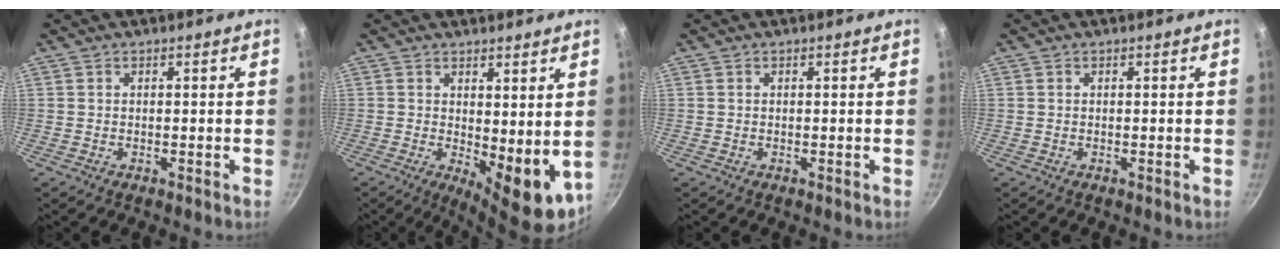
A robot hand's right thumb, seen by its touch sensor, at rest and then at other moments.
{"total": 9.3, "force": [1.0, 4.1, 8.3], "torque": [-0.096, -0.018, 0.026]}
{"total": 0.0}
{"total": 0.0}